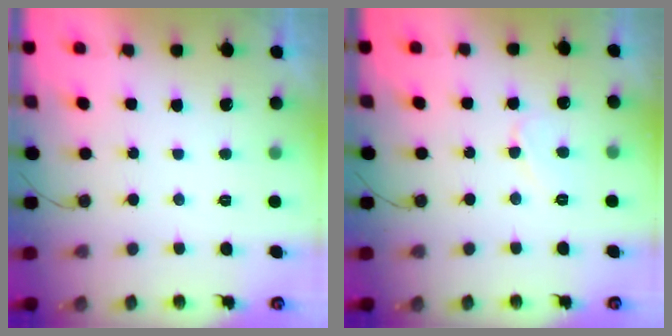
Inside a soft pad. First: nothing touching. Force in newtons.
{"total": 4.7, "press": 4.6, "slide": 0.5}